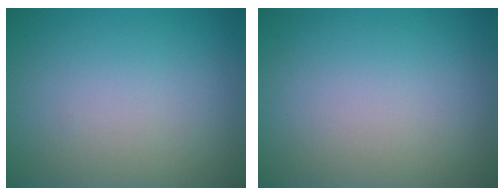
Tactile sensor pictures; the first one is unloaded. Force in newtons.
{"total": 0.0}